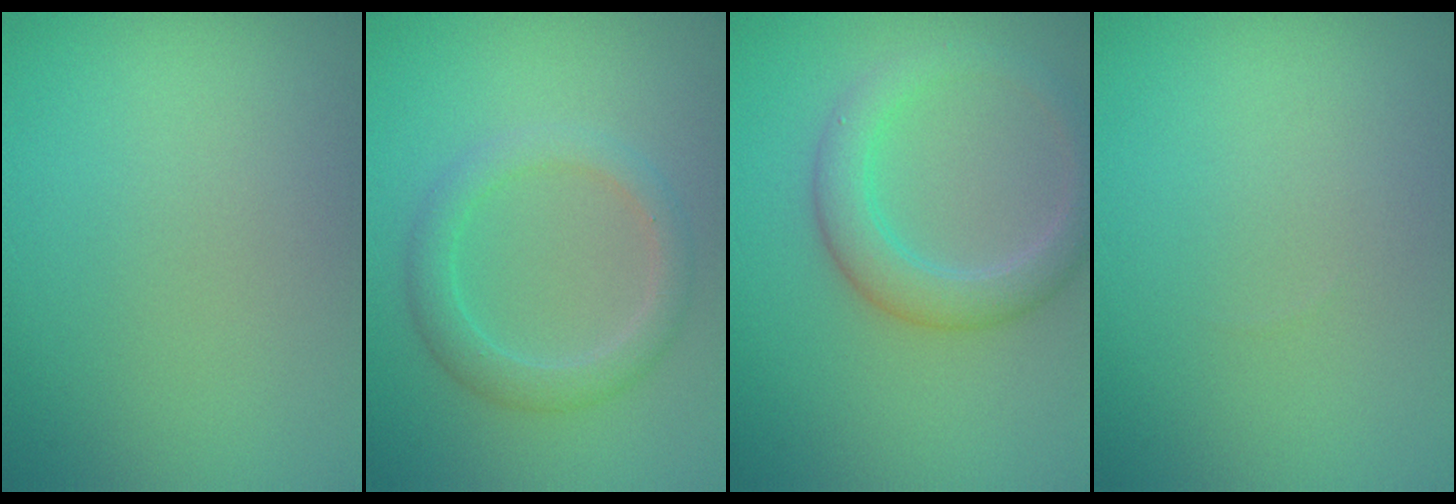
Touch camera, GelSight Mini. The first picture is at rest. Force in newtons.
{"total": 2.7, "press": 2.7, "slide": 0.0}
{"total": 3.6, "press": 3.6, "slide": 0.3}
{"total": 0.0}